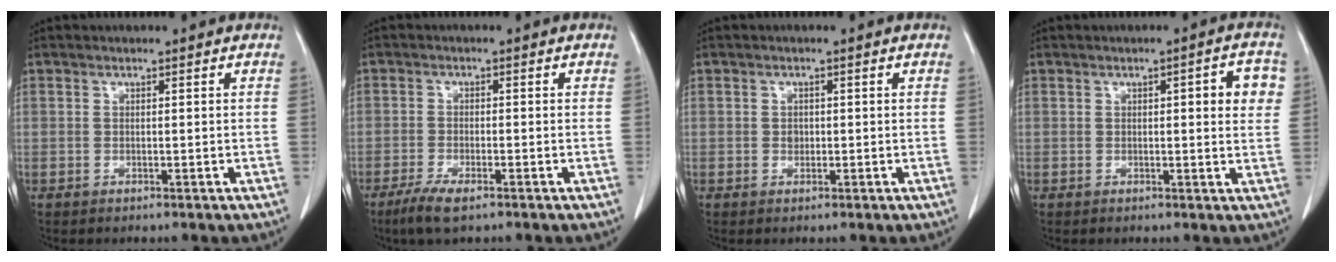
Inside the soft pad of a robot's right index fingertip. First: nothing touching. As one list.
[{"total": 4.6, "force": [-3.2, 0.9, 3.2], "torque": [-0.069, -0.009, -0.057]}, {"total": 1.1, "force": [0.0, 0.9, 0.6], "torque": [-0.008, 0.004, 0.003]}, {"total": 4.9, "force": [1.1, 1.1, 4.7], "torque": [-0.055, 0.005, 0.008]}]